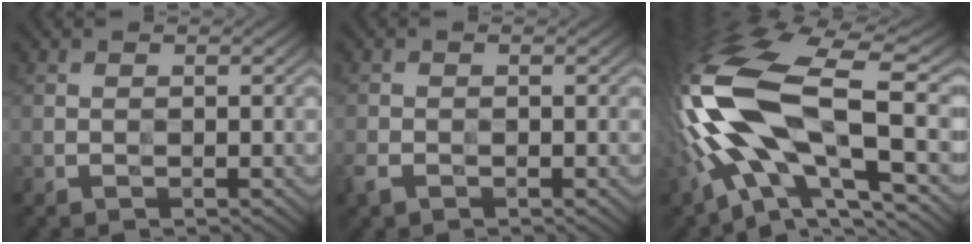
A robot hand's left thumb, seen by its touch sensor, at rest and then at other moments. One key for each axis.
{"total": 1.8, "fx": -1.2, "fy": 1.1, "fz": 0.9, "tx": -0.028, "ty": -0.006, "tz": -0.028}
{"total": 18.1, "fx": -3.2, "fy": 7.4, "fz": 16.2, "tx": -0.362, "ty": -0.004, "tz": -0.061}